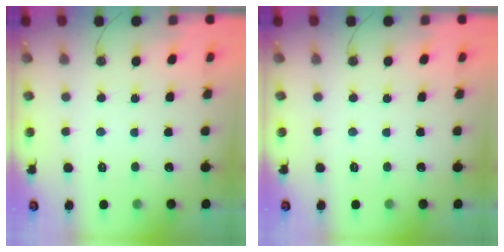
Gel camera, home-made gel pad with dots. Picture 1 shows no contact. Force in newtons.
{"total": 0.0}